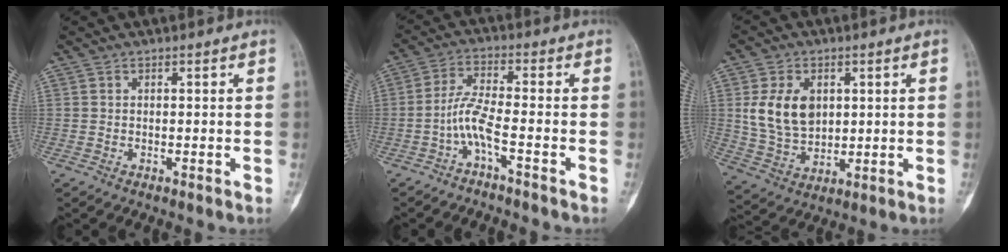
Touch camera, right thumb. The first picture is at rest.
{"total": 5.3, "force": [-2.7, 0.2, 4.6], "torque": [-0.109, 0.026, -0.058]}
{"total": 11.0, "force": [2.3, 7.7, 7.5], "torque": [-0.120, -0.011, 0.055]}